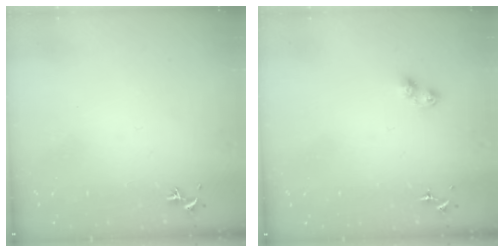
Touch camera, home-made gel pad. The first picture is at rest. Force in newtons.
{"total": 4.1, "press": 4.1, "slide": 0.4}